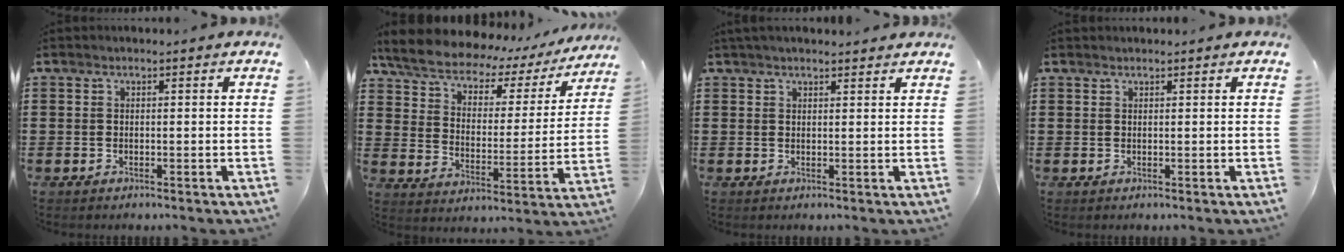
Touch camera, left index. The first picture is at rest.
{"total": 6.3, "force": [5.4, 2.1, 2.6], "torque": [-0.076, -0.035, 0.089]}
{"total": 1.7, "force": [1.6, 0.4, 0.6], "torque": [-0.015, 0.003, 0.031]}
{"total": 0.6, "force": [0.6, 0.0, 0.1], "torque": [-0.004, 0.000, 0.012]}